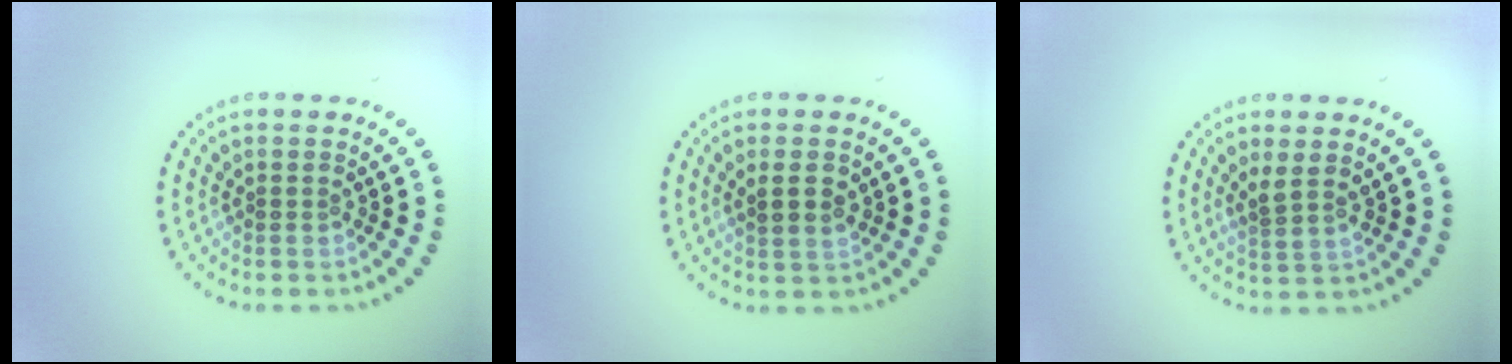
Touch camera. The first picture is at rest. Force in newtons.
{"total": 2.3, "press": 2.2, "slide": 0.7}
{"total": 1.9, "press": 1.4, "slide": 1.2}